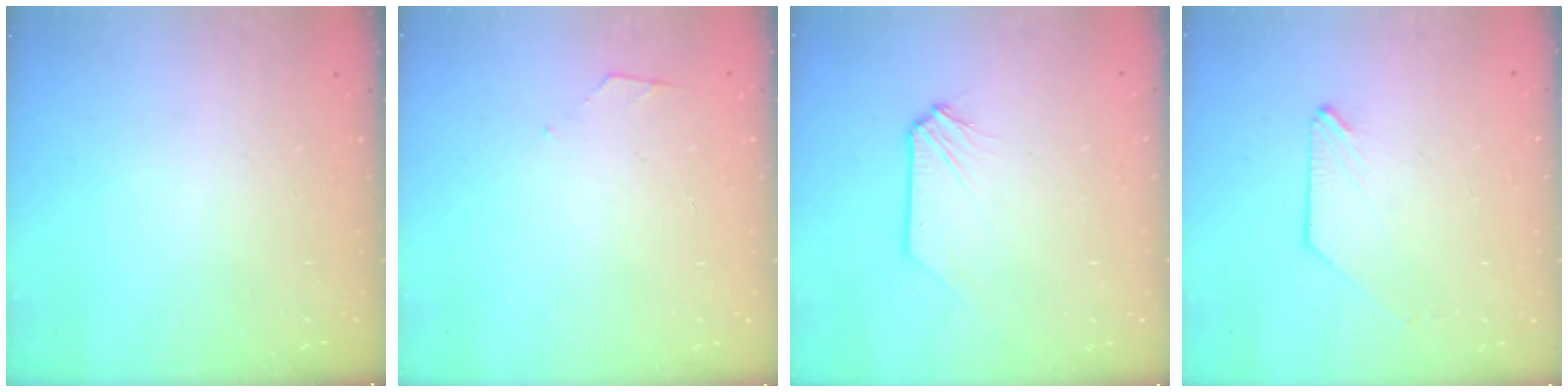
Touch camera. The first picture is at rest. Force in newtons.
{"total": 2.7, "press": 2.6, "slide": 0.4}
{"total": 0.0}
{"total": 0.7, "press": 0.7, "slide": 0.1}